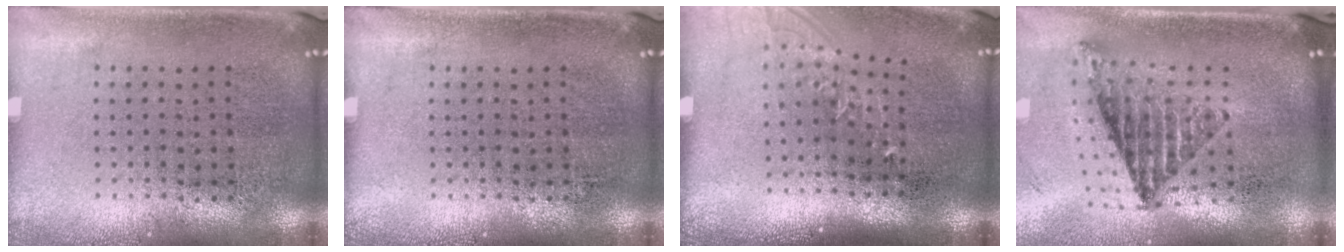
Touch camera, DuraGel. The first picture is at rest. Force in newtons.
{"total": 0.0}
{"total": 1.2, "press": 1.0, "slide": 0.7}
{"total": 1.3, "press": 1.2, "slide": 0.6}